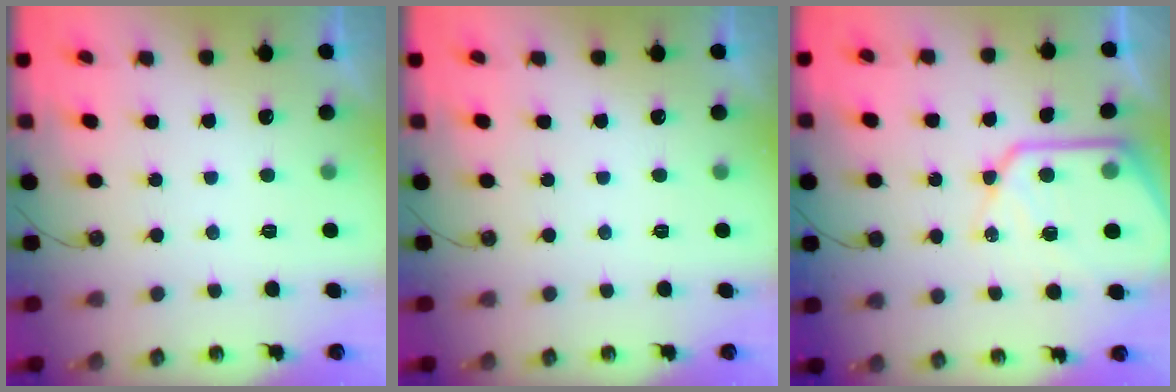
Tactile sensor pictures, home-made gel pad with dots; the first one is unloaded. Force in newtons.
{"total": 0.0}
{"total": 15.8, "press": 15.7, "slide": 1.5}